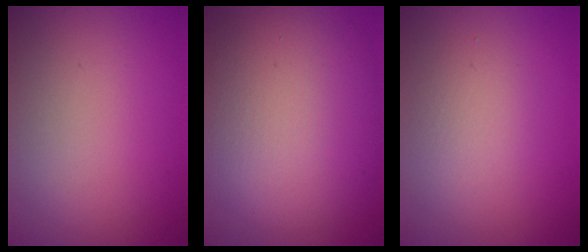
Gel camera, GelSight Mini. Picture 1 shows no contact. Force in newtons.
{"total": 12.2, "press": 12.2, "slide": 0.9}
{"total": 1.9, "press": 1.9, "slide": 0.1}